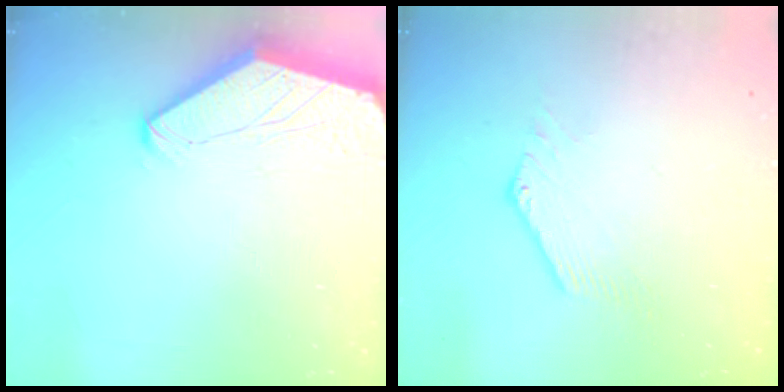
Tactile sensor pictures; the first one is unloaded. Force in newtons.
{"total": 0.6, "press": 0.3, "slide": 0.5}